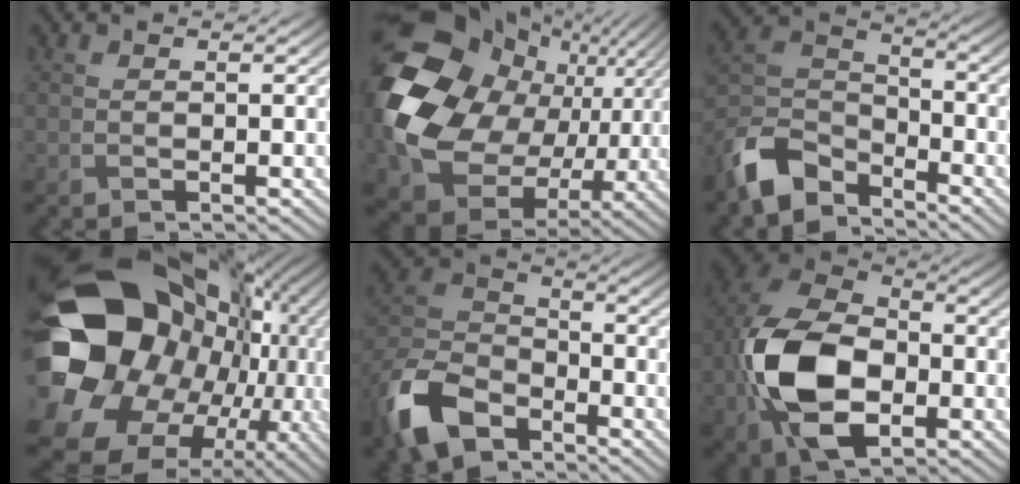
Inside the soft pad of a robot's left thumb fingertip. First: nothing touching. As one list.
[{"total": 21.6, "force": [2.1, 18.1, 11.5], "torque": [-0.296, -0.044, 0.075]}, {"total": 9.1, "force": [-7.3, 4.0, 3.7], "torque": [-0.089, -0.009, -0.166]}, {"total": 22.8, "force": [-0.4, 18.4, 13.5], "torque": [-0.292, -0.061, 0.012]}, {"total": 11.8, "force": [-7.6, 6.3, 6.3], "torque": [-0.158, -0.017, -0.168]}, {"total": 15.0, "force": [-3.4, 9.8, 10.9], "torque": [-0.268, -0.029, -0.070]}]